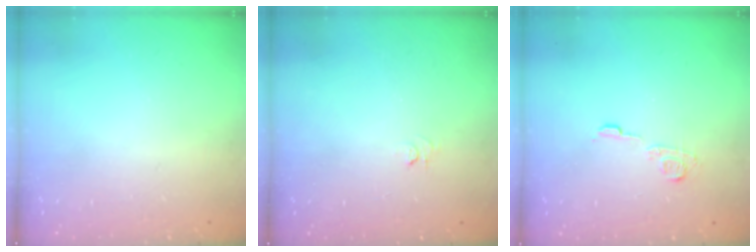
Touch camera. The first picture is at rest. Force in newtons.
{"total": 4.4, "press": 4.4, "slide": 0.5}
{"total": 7.2, "press": 7.2, "slide": 0.4}